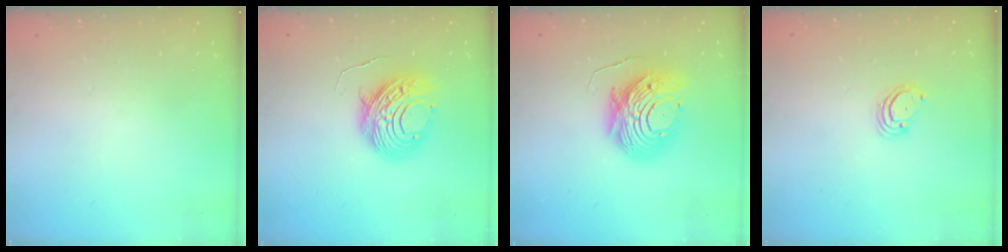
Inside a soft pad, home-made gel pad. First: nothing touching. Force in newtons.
{"total": 11.3, "press": 11.3, "slide": 1.2}
{"total": 12.9, "press": 12.8, "slide": 1.1}
{"total": 3.0, "press": 2.9, "slide": 0.3}